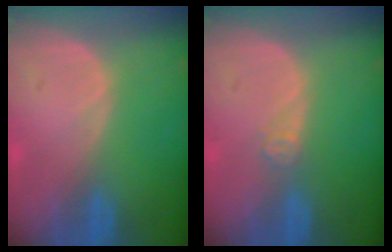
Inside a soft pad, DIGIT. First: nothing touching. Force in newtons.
{"total": 1.7, "press": 1.4, "slide": 1.0}